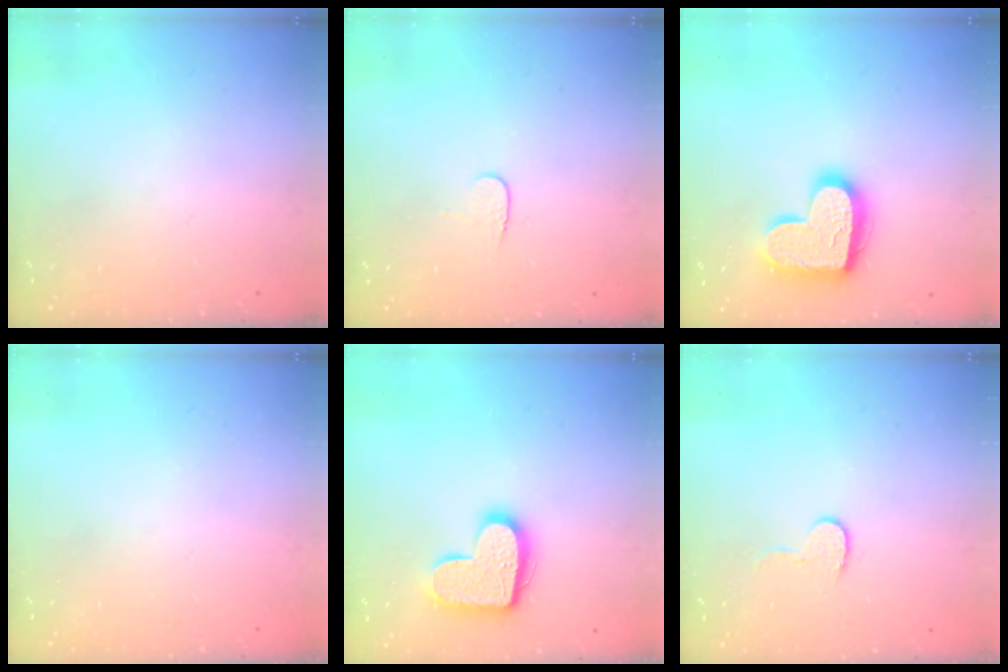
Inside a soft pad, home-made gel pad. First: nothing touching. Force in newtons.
{"total": 4.0, "press": 4.0, "slide": 0.4}
{"total": 17.3, "press": 17.3, "slide": 1.1}
{"total": 0.0}
{"total": 14.9, "press": 14.9, "slide": 1.0}
{"total": 6.2, "press": 6.1, "slide": 0.6}